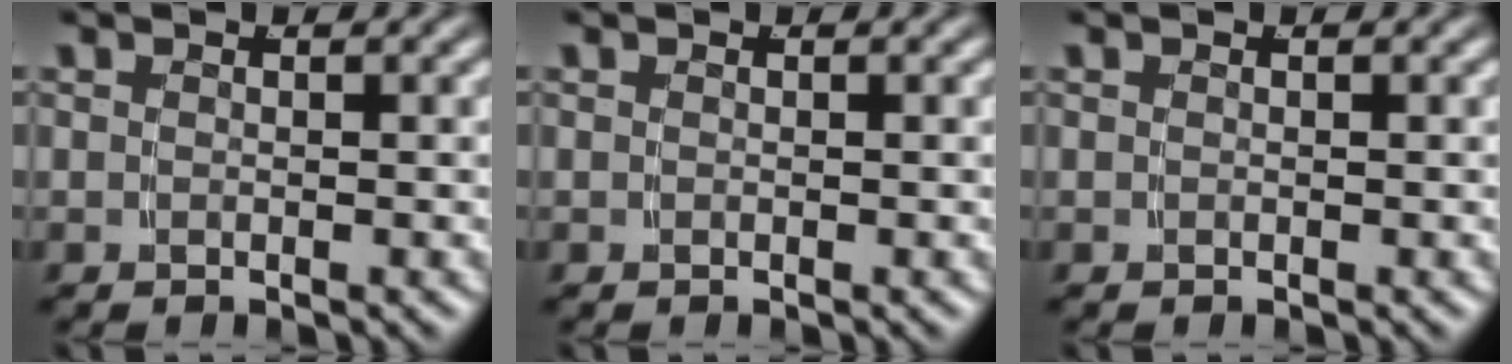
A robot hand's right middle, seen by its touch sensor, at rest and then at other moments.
{"total": 0.0}
{"total": 0.0}